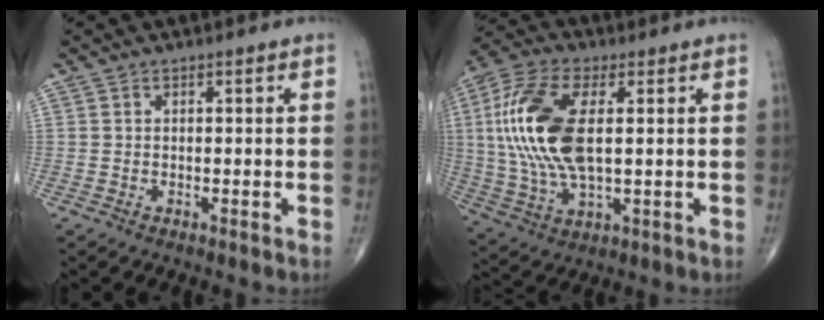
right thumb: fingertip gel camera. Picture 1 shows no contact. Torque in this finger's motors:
{"motor_torque": [1.88, 2.67, 2.05, 0.66, 0.72]}